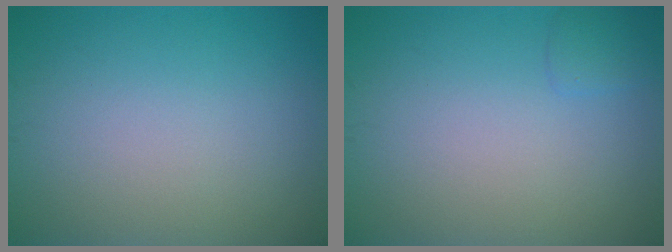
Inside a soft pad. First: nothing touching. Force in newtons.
{"total": 0.9, "press": 0.9, "slide": 0.1}